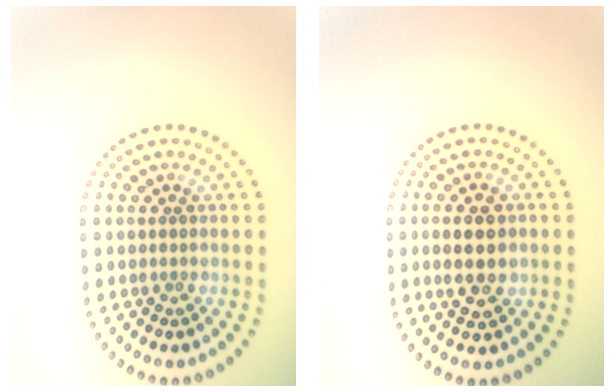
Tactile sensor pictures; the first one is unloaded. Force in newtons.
{"total": 4.4, "press": 4.3, "slide": 0.2}